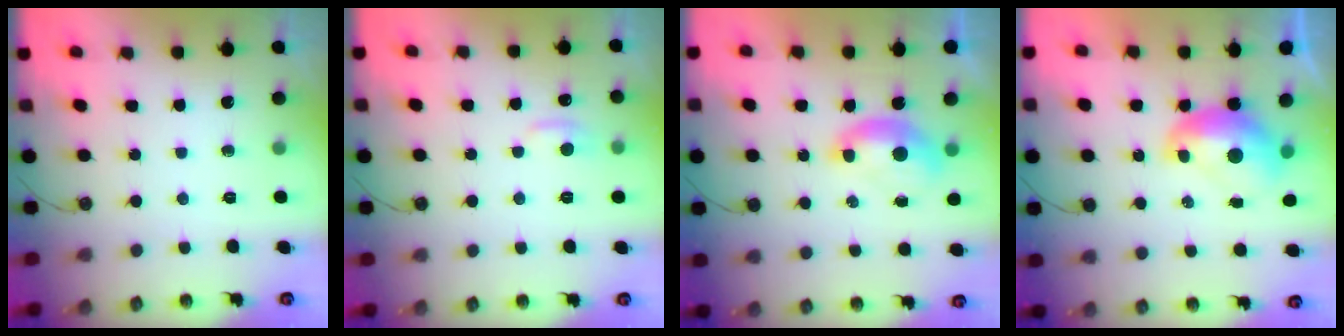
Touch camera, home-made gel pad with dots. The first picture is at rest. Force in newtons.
{"total": 1.0, "press": 0.4, "slide": 0.9}
{"total": 1.5, "press": 1.3, "slide": 0.7}
{"total": 2.6, "press": 2.5, "slide": 0.3}